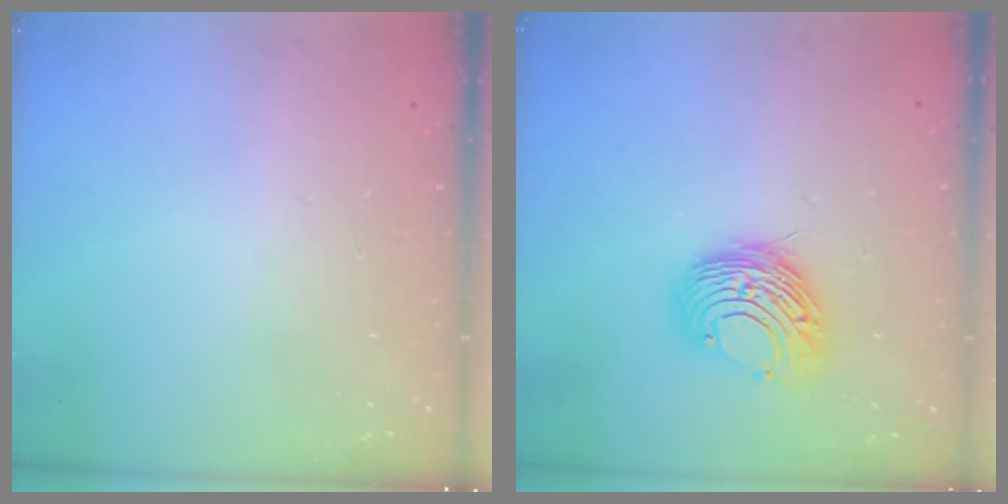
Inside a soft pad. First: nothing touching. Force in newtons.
{"total": 10.6, "press": 10.6, "slide": 0.5}